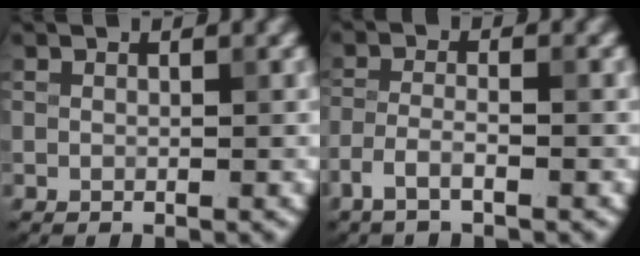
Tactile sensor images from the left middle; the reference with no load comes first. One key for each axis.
{"total": 2.3, "fx": -1.6, "fy": 0.5, "fz": 1.6, "tx": -0.034, "ty": 0.003, "tz": -0.040}